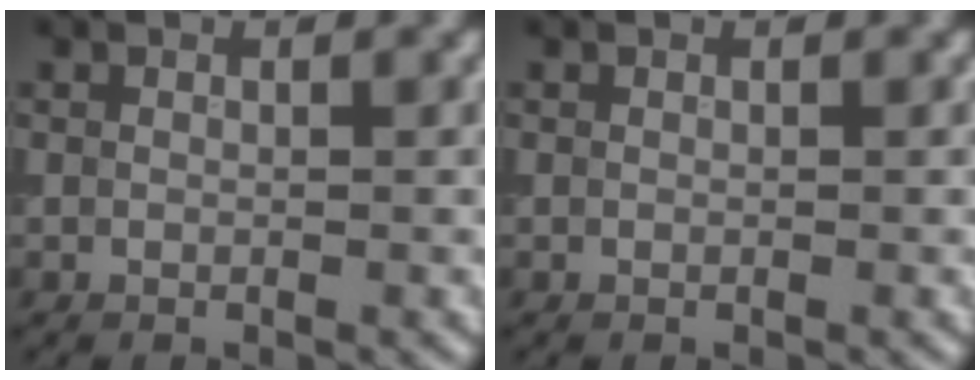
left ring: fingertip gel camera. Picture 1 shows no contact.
{"total": 0.0}